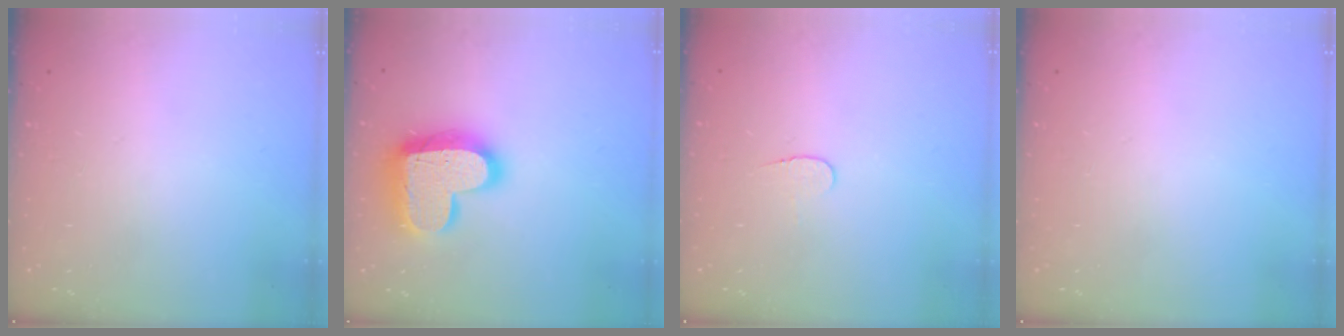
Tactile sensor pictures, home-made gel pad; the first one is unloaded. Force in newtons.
{"total": 19.8, "press": 19.8, "slide": 1.5}
{"total": 4.0, "press": 4.0, "slide": 0.4}
{"total": 0.0}